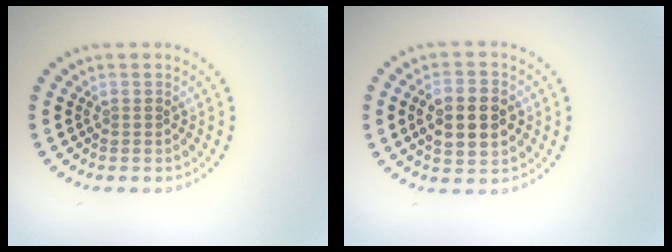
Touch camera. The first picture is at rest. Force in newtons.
{"total": 5.2, "press": 5.2, "slide": 0.4}